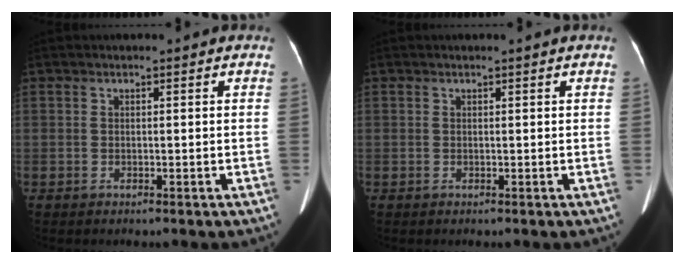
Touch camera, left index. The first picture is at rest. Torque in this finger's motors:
{"motor_torque": [0.27, -0.27, -0.06, 0.00]}